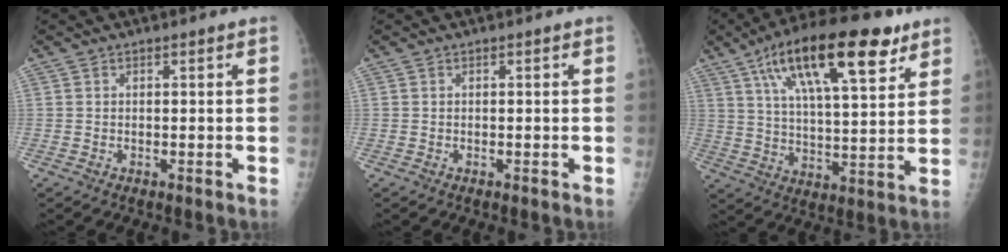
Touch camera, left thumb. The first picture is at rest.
{"total": 0.0}
{"total": 22.1, "force": [11.7, 7.5, 17.2], "torque": [-0.267, -0.017, 0.192]}